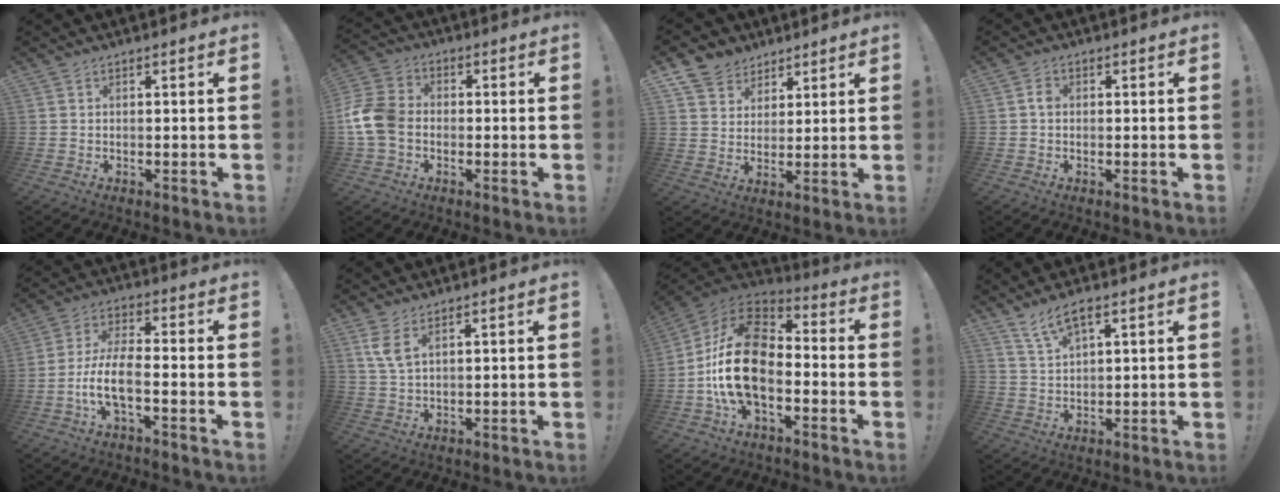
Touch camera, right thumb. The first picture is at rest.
{"total": 12.2, "force": [-2.3, 9.3, 7.6], "torque": [-0.163, 0.025, -0.041]}
{"total": 8.0, "force": [5.5, 5.7, 0.9], "torque": [-0.021, -0.040, 0.110]}
{"total": 1.8, "force": [-0.3, 1.4, 1.2], "torque": [-0.020, 0.006, -0.007]}
{"total": 9.7, "force": [-4.4, 3.1, 8.1], "torque": [-0.167, 0.006, -0.080]}
{"total": 5.4, "force": [2.9, 1.6, 4.2], "torque": [-0.081, -0.008, 0.053]}
{"total": 20.0, "force": [-4.6, 12.4, 15.0], "torque": [-0.280, 0.035, -0.068]}
{"total": 5.9, "force": [4.1, 1.5, 4.0], "torque": [-0.082, -0.014, 0.076]}